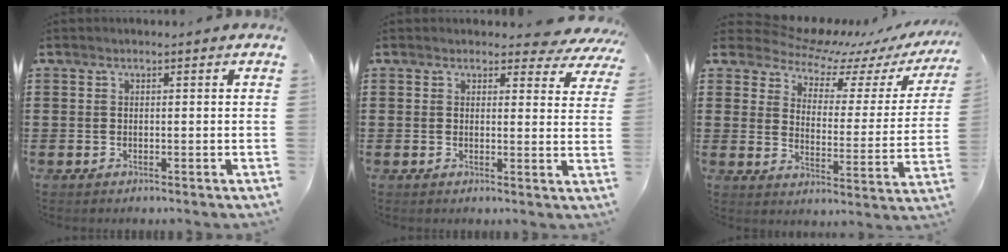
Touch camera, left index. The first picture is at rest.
{"total": 3.2, "force": [2.8, 1.0, 1.1], "torque": [-0.016, -0.013, 0.047]}
{"total": 7.1, "force": [6.7, 1.9, 1.6], "torque": [-0.057, -0.055, 0.111]}